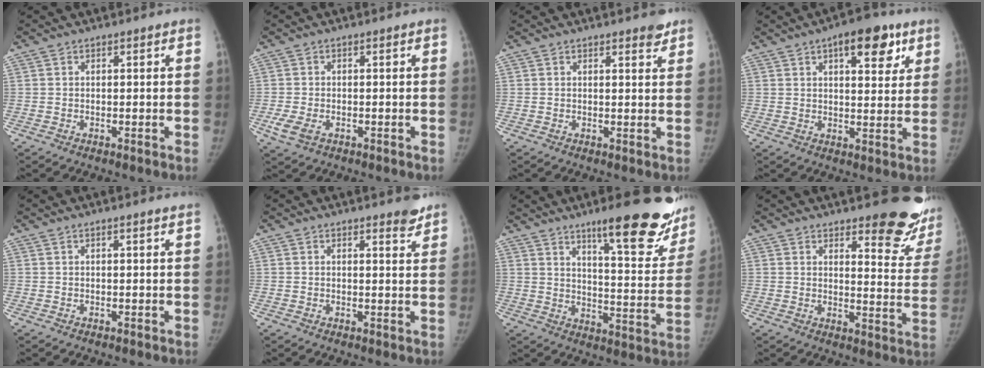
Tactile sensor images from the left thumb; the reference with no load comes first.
{"total": 3.7, "force": [-1.5, 2.3, 2.5], "torque": [-0.059, -0.001, -0.027]}
{"total": 2.2, "force": [1.8, 0.6, 1.2], "torque": [-0.008, -0.012, 0.022]}
{"total": 10.9, "force": [5.6, 4.9, 8.0], "torque": [-0.073, -0.017, 0.073]}
{"total": 1.3, "force": [1.0, -0.3, 0.7], "torque": [-0.008, -0.001, 0.018]}
{"total": 2.8, "force": [2.4, 0.6, 1.4], "torque": [-0.006, -0.019, 0.030]}
{"total": 22.5, "force": [14.5, 5.3, 16.4], "torque": [-0.178, -0.080, 0.201]}
{"total": 15.8, "force": [11.8, 5.0, 9.2], "torque": [-0.064, -0.096, 0.133]}